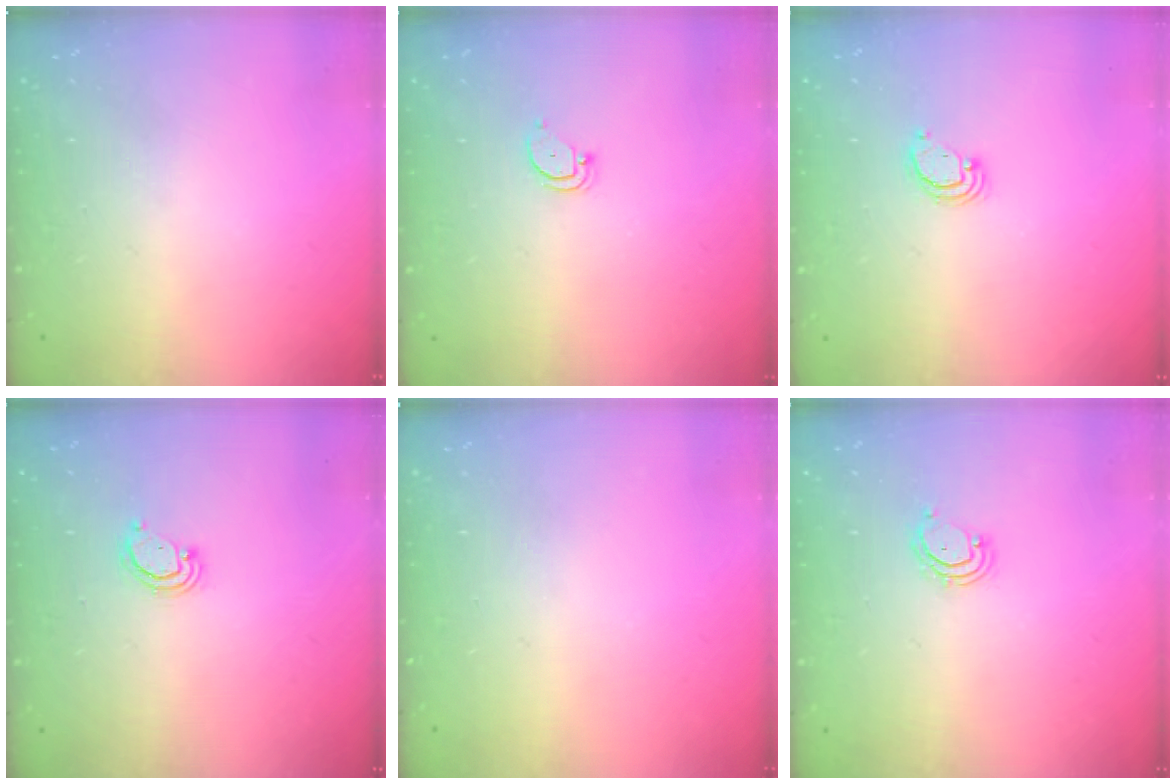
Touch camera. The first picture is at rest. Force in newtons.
{"total": 2.6, "press": 2.6, "slide": 0.0}
{"total": 2.6, "press": 2.6, "slide": 0.2}
{"total": 2.3, "press": 2.3, "slide": 0.3}
{"total": 0.0}
{"total": 3.5, "press": 3.5, "slide": 0.2}